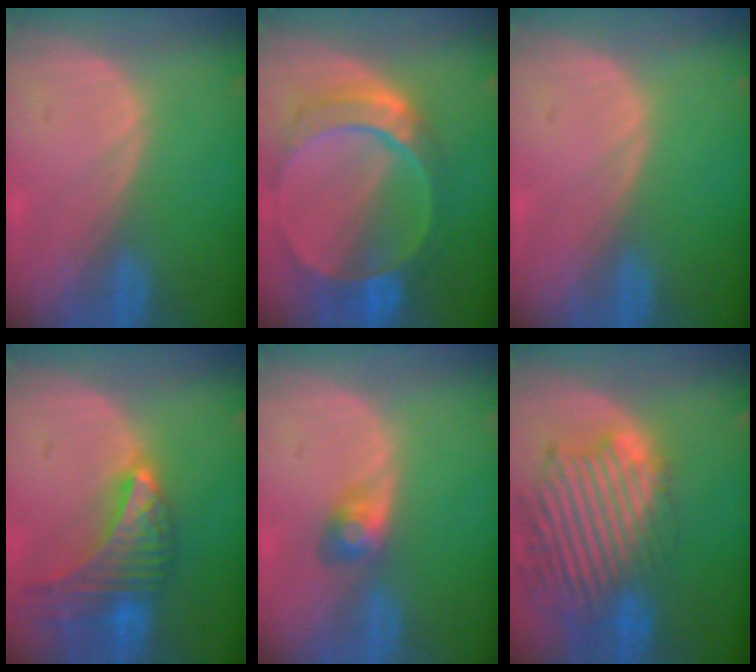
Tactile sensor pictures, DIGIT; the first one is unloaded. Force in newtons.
{"total": 9.9, "press": 8.5, "slide": 5.0}
{"total": 0.0}
{"total": 9.6, "press": 8.5, "slide": 4.4}
{"total": 2.9, "press": 2.7, "slide": 1.2}
{"total": 13.9, "press": 11.8, "slide": 7.3}